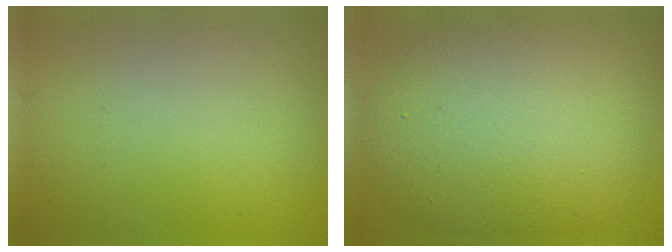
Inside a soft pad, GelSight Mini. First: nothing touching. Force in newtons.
{"total": 12.0, "press": 11.9, "slide": 0.6}